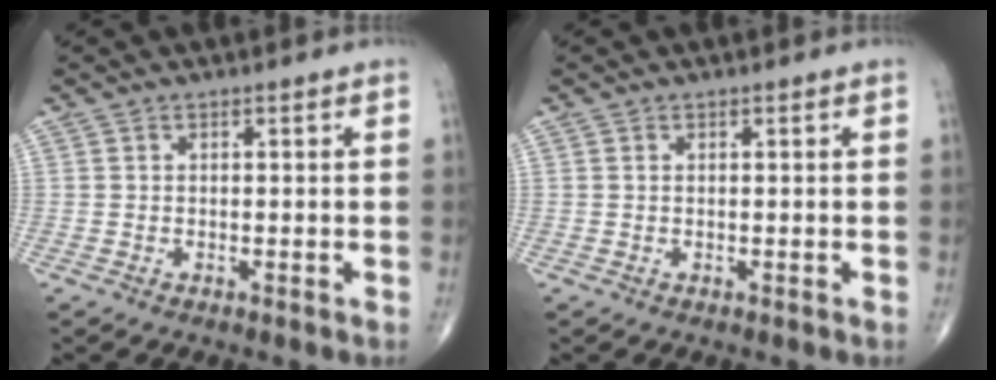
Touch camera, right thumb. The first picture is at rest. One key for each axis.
{"total": 0.0}